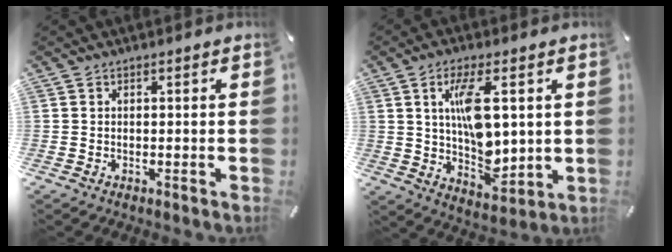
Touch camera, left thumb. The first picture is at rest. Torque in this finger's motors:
{"motor_torque": [0.50, 0.47, 0.31, 0.14, 0.17]}